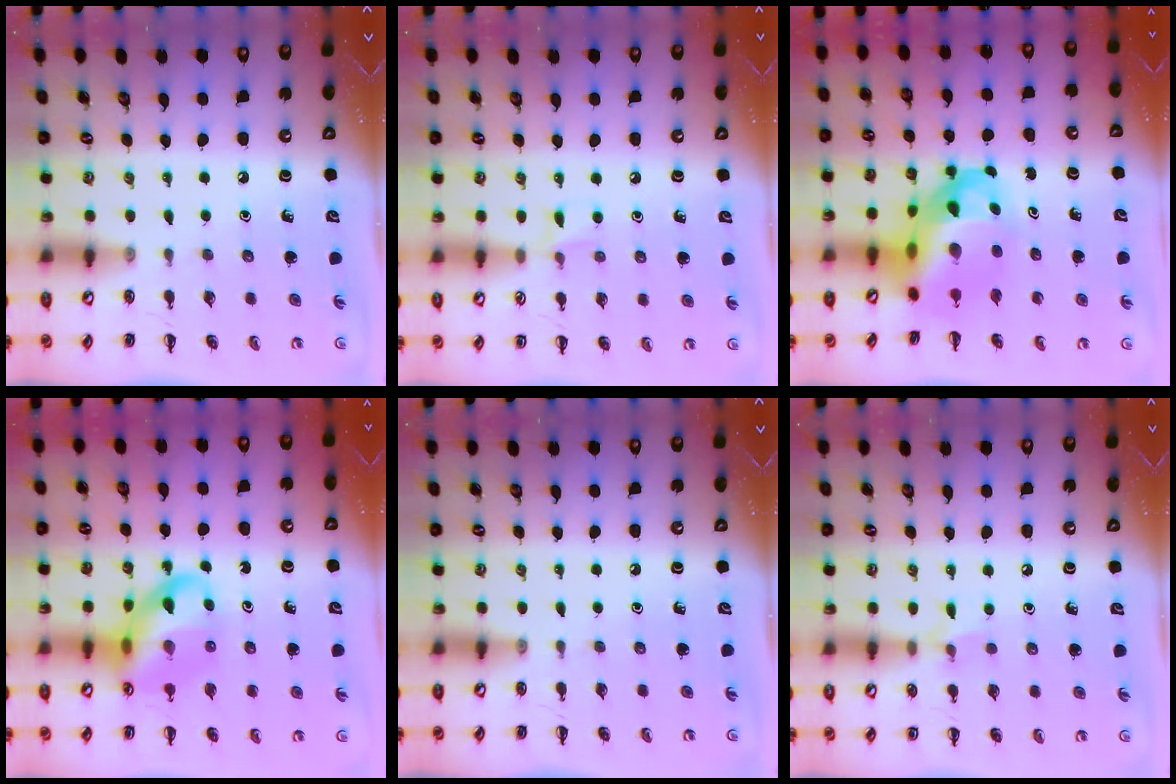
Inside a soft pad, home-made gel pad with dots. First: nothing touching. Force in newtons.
{"total": 4.9, "press": 4.5, "slide": 1.8}
{"total": 12.4, "press": 11.9, "slide": 3.4}
{"total": 14.8, "press": 14.5, "slide": 3.1}
{"total": 0.0}
{"total": 5.6, "press": 5.3, "slide": 1.9}